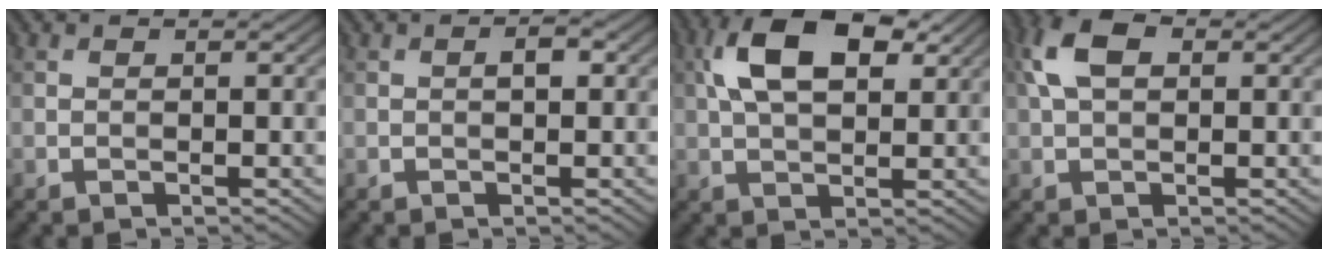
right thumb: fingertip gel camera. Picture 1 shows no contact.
{"total": 1.3, "force": [0.1, 0.6, 1.2], "torque": [-0.016, 0.003, -0.001]}
{"total": 11.3, "force": [3.7, 6.0, 8.8], "torque": [-0.177, 0.019, 0.063]}
{"total": 5.8, "force": [1.6, 3.4, 4.4], "torque": [-0.100, 0.015, 0.022]}